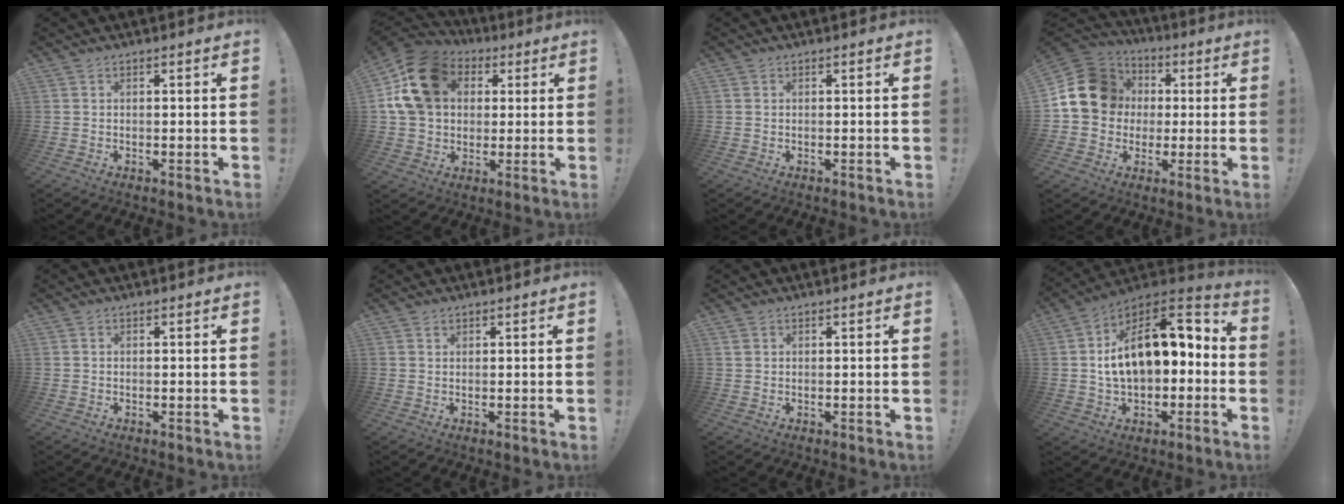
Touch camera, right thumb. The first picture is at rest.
{"total": 19.1, "force": [5.2, 14.9, 10.8], "torque": [-0.187, -0.010, 0.107]}
{"total": 0.6, "force": [-0.2, 0.5, 0.0], "torque": [-0.006, 0.004, -0.002]}
{"total": 17.1, "force": [2.5, 14.8, 8.2], "torque": [-0.136, 0.006, 0.060]}
{"total": 0.0}
{"total": 1.0, "force": [0.8, 0.5, 0.2], "torque": [-0.003, 0.000, 0.015]}
{"total": 1.3, "force": [0.7, 0.9, 0.7], "torque": [-0.022, 0.006, 0.015]}
{"total": 18.4, "force": [3.2, 10.7, 14.6], "torque": [-0.225, -0.007, 0.062]}